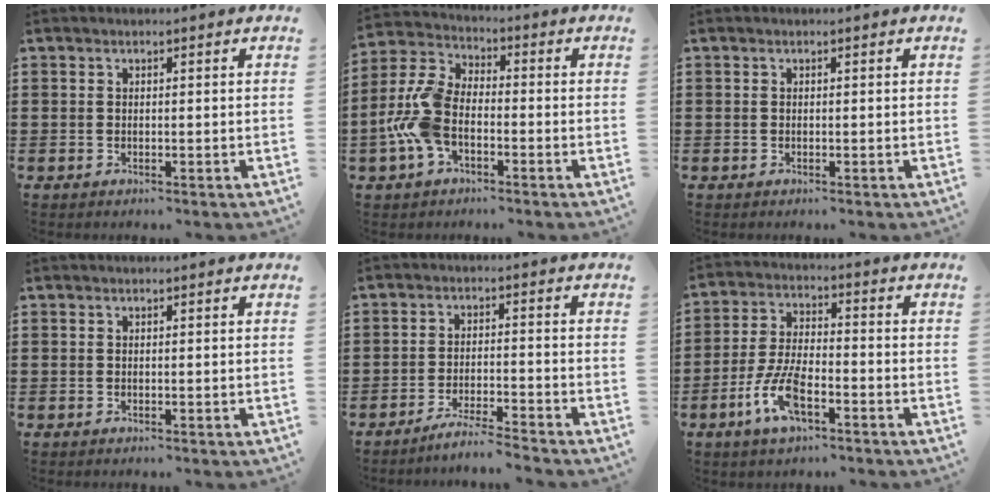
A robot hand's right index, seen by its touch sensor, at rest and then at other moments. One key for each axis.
{"total": 8.9, "fx": -2.6, "fy": 5.2, "fz": 6.8, "tx": -0.189, "ty": -0.004, "tz": -0.059}
{"total": 0.0}
{"total": 0.0}
{"total": 4.1, "fx": -3.9, "fy": -0.3, "fz": 1.1, "tx": -0.026, "ty": -0.004, "tz": -0.081}
{"total": 8.1, "fx": -3.9, "fy": 3.1, "fz": 6.5, "tx": -0.153, "ty": -0.007, "tz": -0.076}